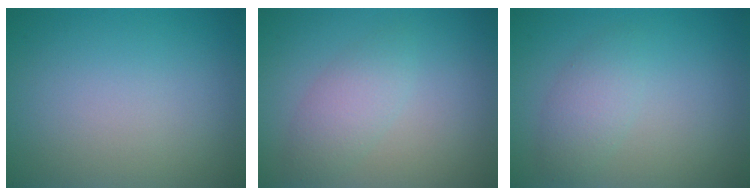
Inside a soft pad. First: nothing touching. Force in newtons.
{"total": 2.4, "press": 2.4, "slide": 0.0}
{"total": 2.3, "press": 2.3, "slide": 0.1}